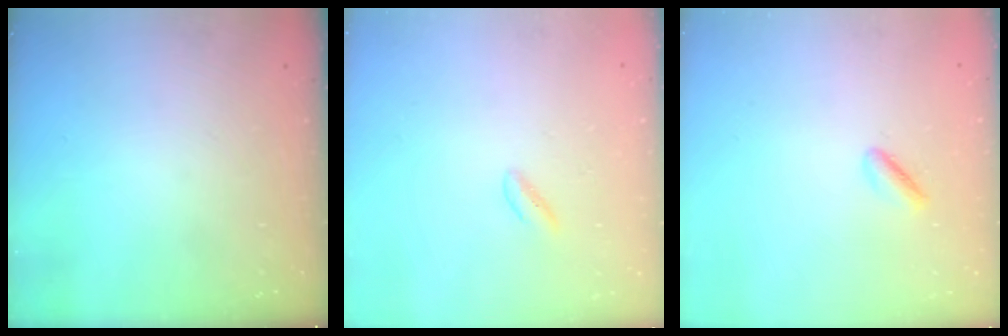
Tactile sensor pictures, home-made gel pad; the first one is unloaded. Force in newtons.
{"total": 0.7, "press": 0.6, "slide": 0.5}
{"total": 1.6, "press": 1.5, "slide": 0.4}